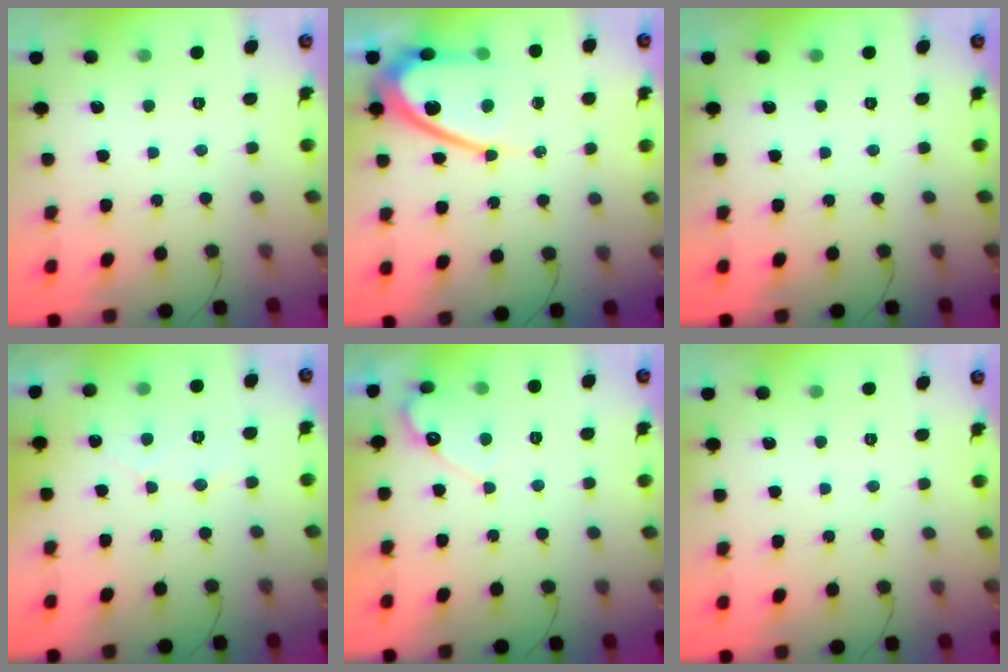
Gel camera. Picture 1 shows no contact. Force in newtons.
{"total": 13.2, "press": 13.2, "slide": 1.1}
{"total": 0.0}
{"total": 3.8, "press": 3.8, "slide": 0.3}
{"total": 5.6, "press": 5.6, "slide": 0.4}
{"total": 0.0}